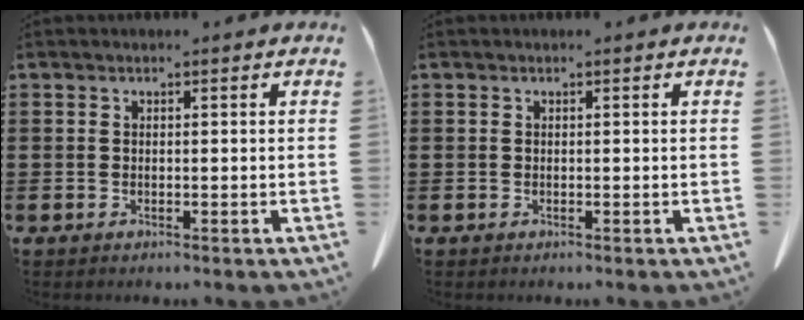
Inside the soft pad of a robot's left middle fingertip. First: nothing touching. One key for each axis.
{"total": 0.0}